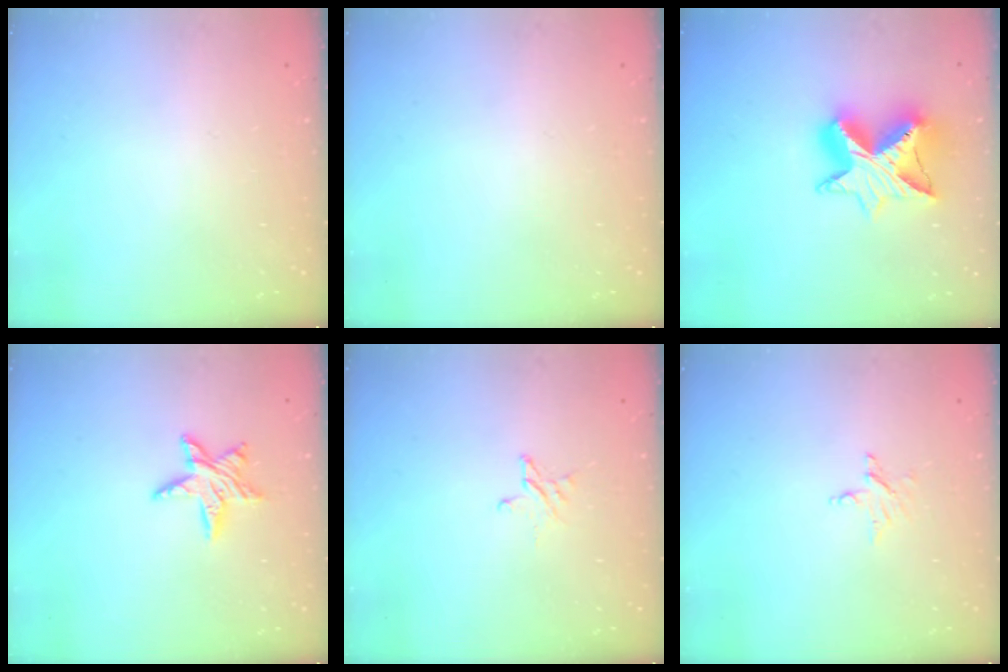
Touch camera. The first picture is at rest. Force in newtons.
{"total": 0.0}
{"total": 13.6, "press": 13.5, "slide": 1.0}
{"total": 8.7, "press": 8.6, "slide": 0.6}
{"total": 2.7, "press": 2.7, "slide": 0.2}
{"total": 3.2, "press": 3.2, "slide": 0.3}